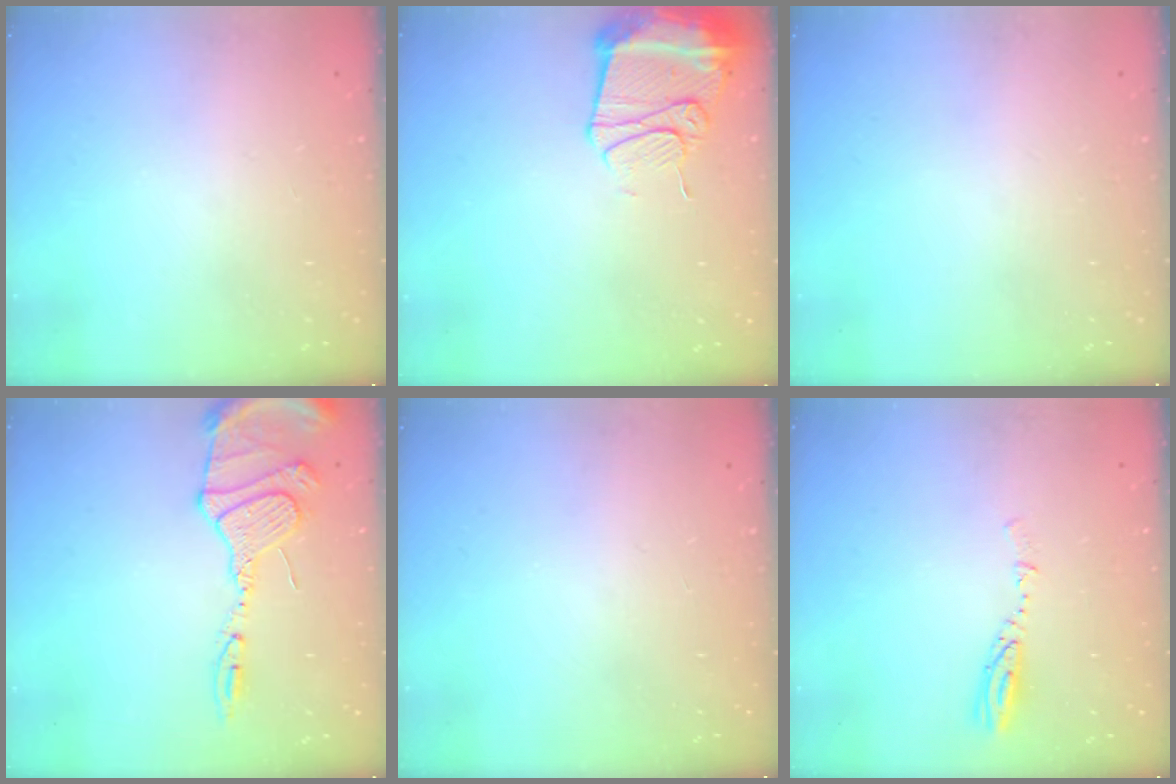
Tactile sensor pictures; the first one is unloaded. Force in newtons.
{"total": 13.2, "press": 13.2, "slide": 1.4}
{"total": 0.0}
{"total": 14.4, "press": 14.4, "slide": 1.5}
{"total": 0.0}
{"total": 3.6, "press": 3.5, "slide": 0.4}